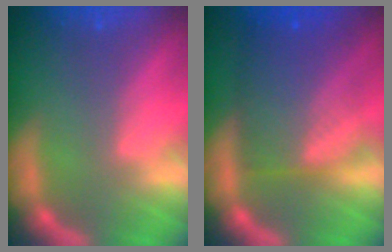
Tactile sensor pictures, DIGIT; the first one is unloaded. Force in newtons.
{"total": 9.5}